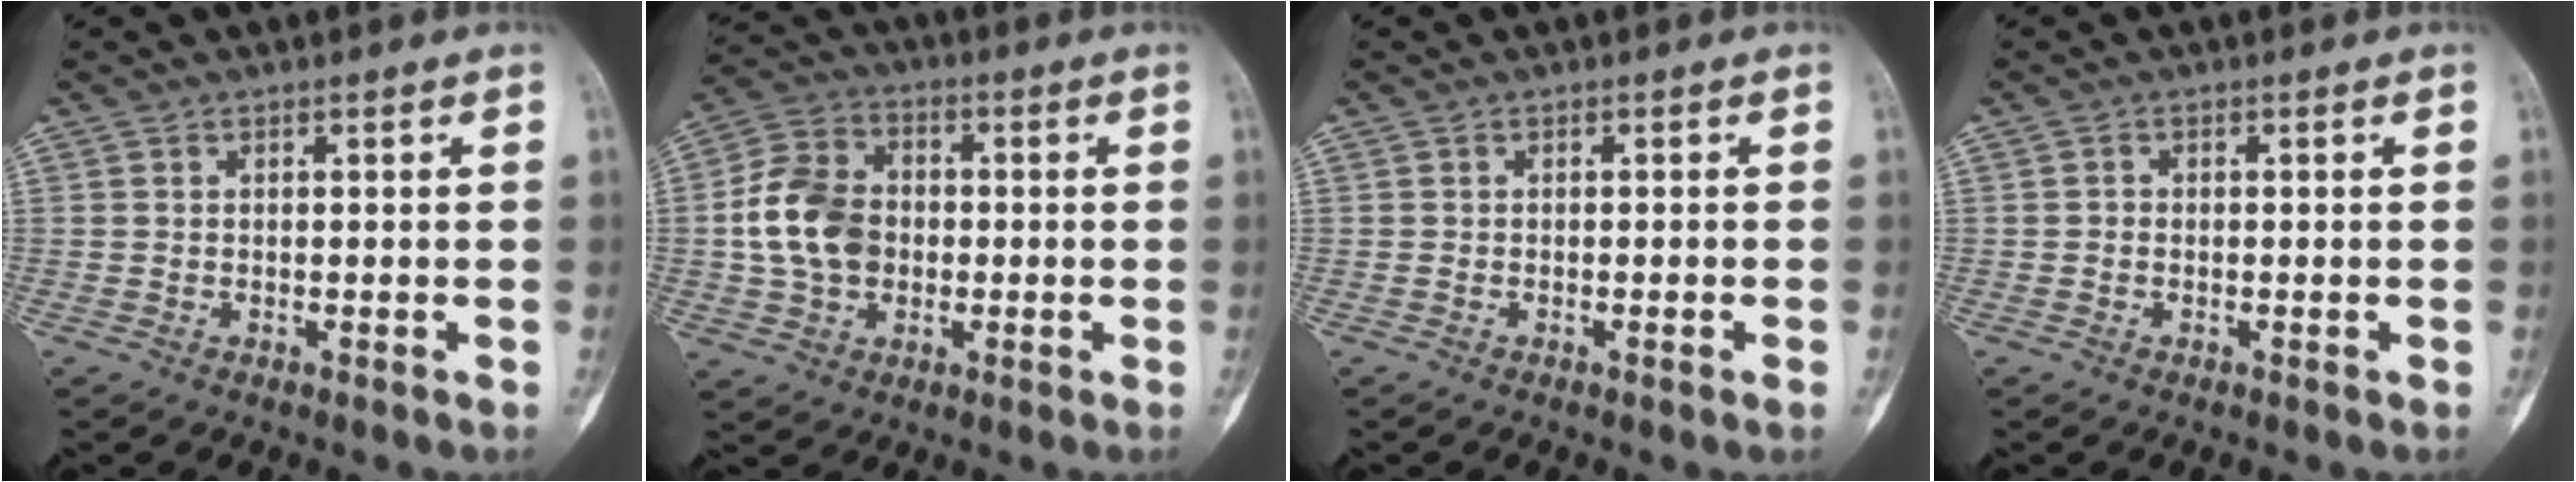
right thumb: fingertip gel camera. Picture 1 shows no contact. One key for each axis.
{"total": 12.0, "fx": -0.6, "fy": 9.1, "fz": 7.8, "tx": -0.131, "ty": 0.021, "tz": -0.018}
{"total": 1.1, "fx": -0.5, "fy": -0.1, "fz": 1.0, "tx": -0.018, "ty": 0.001, "tz": -0.005}
{"total": 0.6, "fx": -0.2, "fy": 0.5, "fz": 0.3, "tx": -0.003, "ty": 0.002, "tz": -0.007}